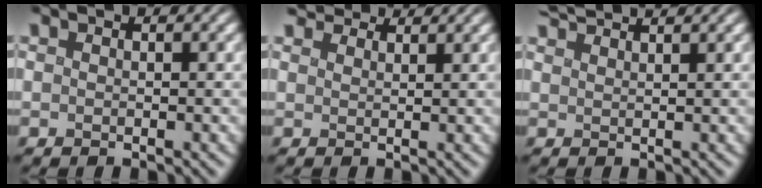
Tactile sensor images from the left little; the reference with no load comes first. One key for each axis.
{"total": 5.3, "fx": 4.7, "fy": 1.8, "fz": 1.8, "tx": -0.044, "ty": 0.014, "tz": 0.063}
{"total": 2.9, "fx": 2.8, "fy": 0.1, "fz": 0.8, "tx": -0.007, "ty": 0.012, "tz": 0.044}